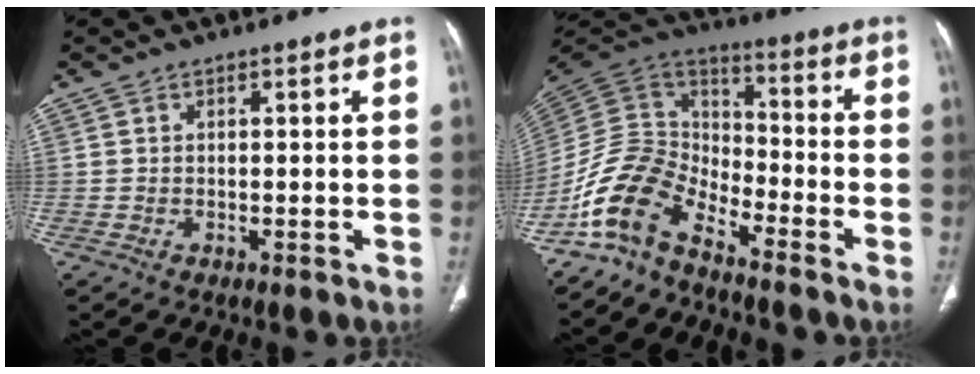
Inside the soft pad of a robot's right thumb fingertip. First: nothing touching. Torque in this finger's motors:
{"motor_torque": [0.32, 0.40, 1.46, -1.31, 0.48]}